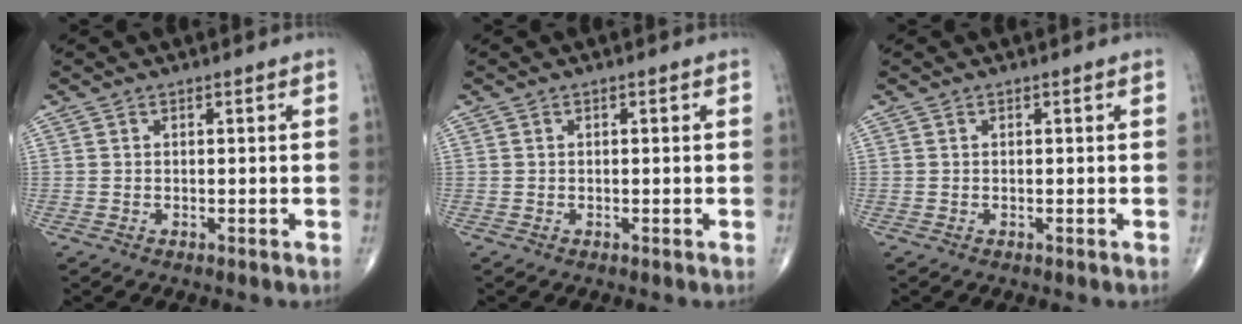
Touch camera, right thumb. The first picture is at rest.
{"total": 0.0}
{"total": 0.0}